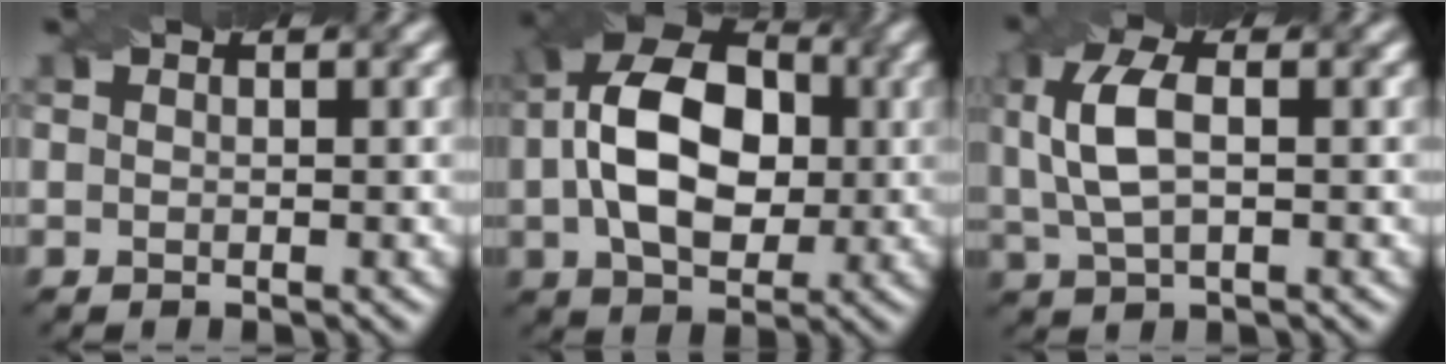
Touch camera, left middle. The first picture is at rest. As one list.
[{"total": 11.4, "force": [0.6, 7.4, 8.7], "torque": [-0.167, 0.016, 0.007]}, {"total": 5.3, "force": [0.8, 2.6, 4.5], "torque": [-0.107, 0.009, 0.017]}]